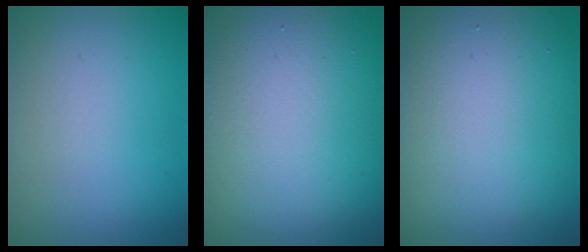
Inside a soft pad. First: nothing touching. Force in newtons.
{"total": 16.5, "press": 16.5, "slide": 1.4}
{"total": 13.9, "press": 13.9, "slide": 0.5}